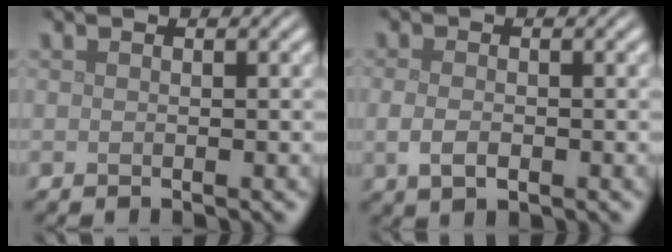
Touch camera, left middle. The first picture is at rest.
{"total": 2.1, "force": [-0.3, 1.3, 1.6], "torque": [-0.036, -0.005, -0.006]}